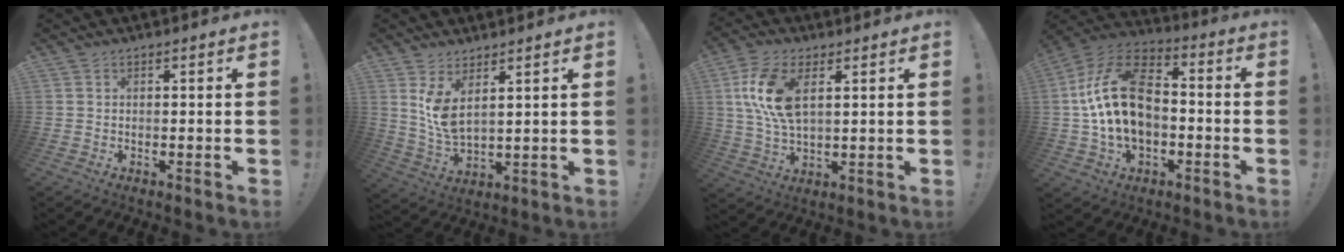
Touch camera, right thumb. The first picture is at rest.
{"total": 7.9, "force": [4.3, 3.2, 5.8], "torque": [-0.115, -0.031, 0.077]}
{"total": 13.0, "force": [4.1, 6.9, 10.2], "torque": [-0.216, -0.008, 0.075]}
{"total": 20.2, "force": [0.0, 13.6, 14.9], "torque": [-0.267, 0.027, 0.007]}